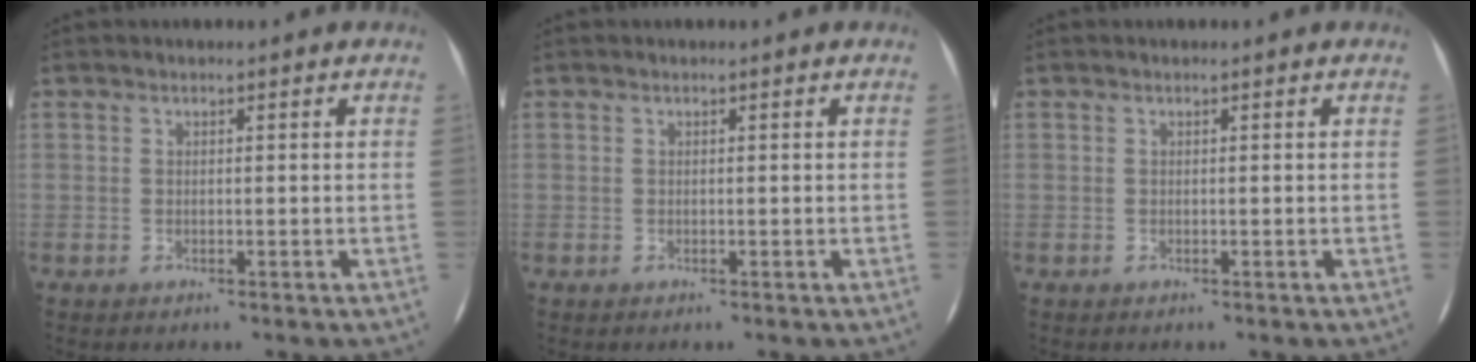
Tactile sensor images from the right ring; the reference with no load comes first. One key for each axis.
{"total": 0.0}
{"total": 0.0}